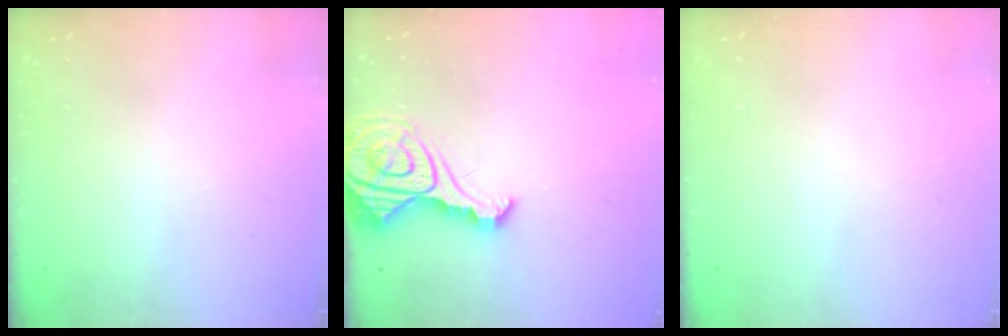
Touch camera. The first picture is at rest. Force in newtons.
{"total": 15.7, "press": 15.6, "slide": 1.6}
{"total": 0.0}